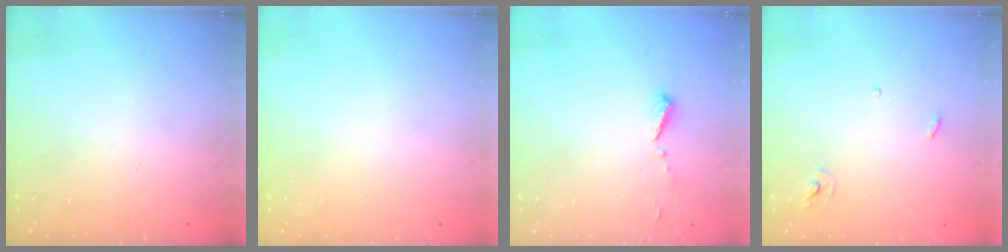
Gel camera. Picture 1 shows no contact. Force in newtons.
{"total": 0.0}
{"total": 4.7, "press": 4.7, "slide": 0.4}
{"total": 2.9, "press": 2.9, "slide": 0.2}